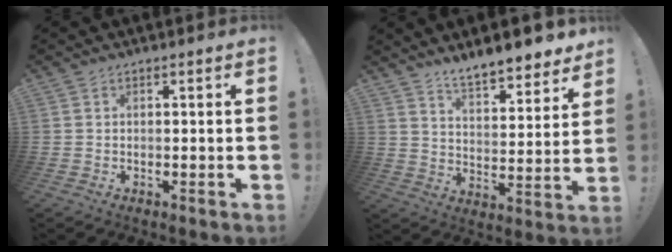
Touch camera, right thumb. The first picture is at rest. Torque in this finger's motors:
{"motor_torque": [-0.34, 1.60, 0.20, 0.20, 0.00]}